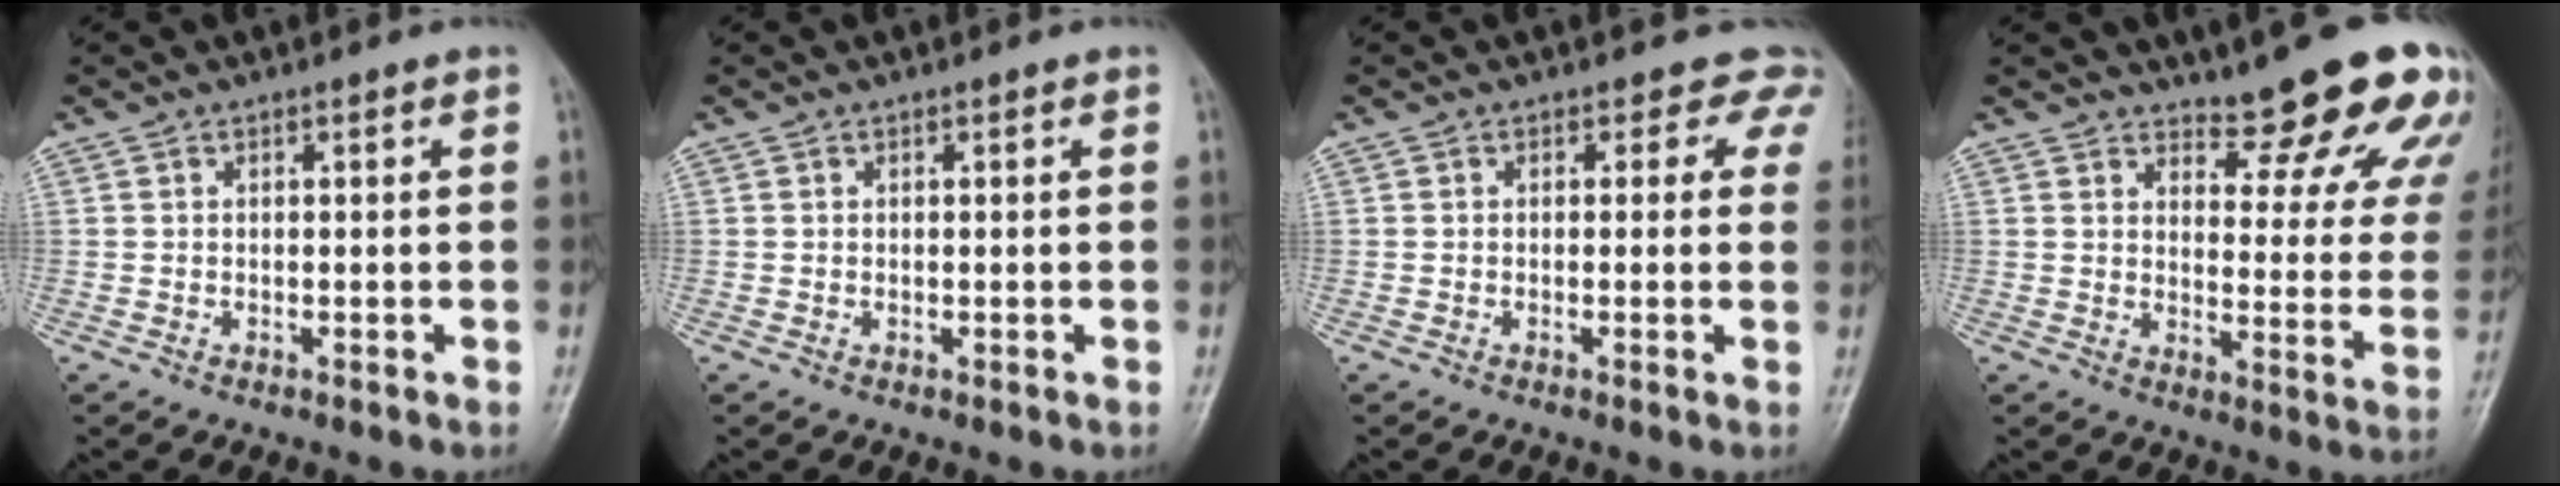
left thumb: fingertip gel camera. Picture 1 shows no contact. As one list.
[{"total": 0.0}, {"total": 4.2, "force": [2.9, 3.0, 0.6], "torque": [0.032, -0.008, 0.002]}, {"total": 16.9, "force": [14.6, 4.3, 7.4], "torque": [-0.047, -0.122, 0.168]}]